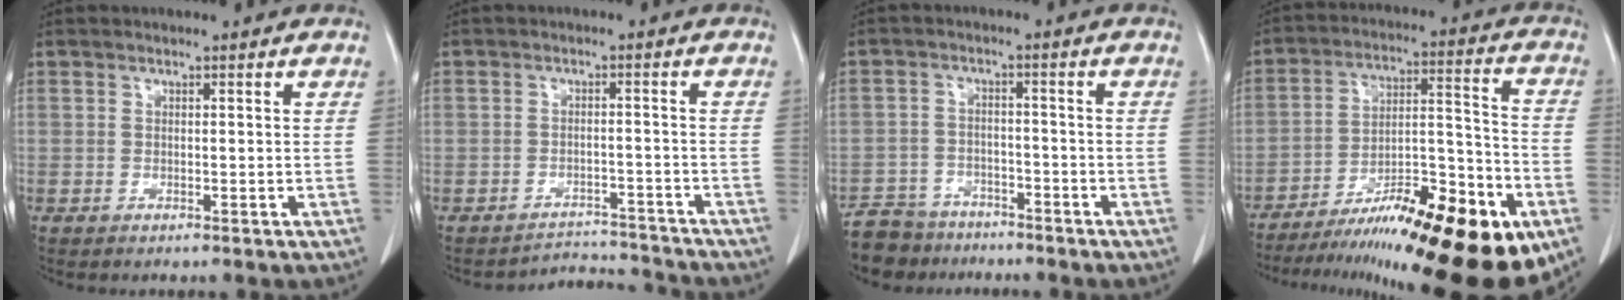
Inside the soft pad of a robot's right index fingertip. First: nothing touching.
{"total": 5.1, "force": [-4.8, 0.4, -1.7], "torque": [0.030, 0.021, -0.066]}
{"total": 6.9, "force": [-5.9, 3.7, 0.1], "torque": [0.001, 0.002, -0.103]}
{"total": 24.7, "force": [-15.0, 4.5, 19.1], "torque": [-0.224, 0.008, -0.233]}